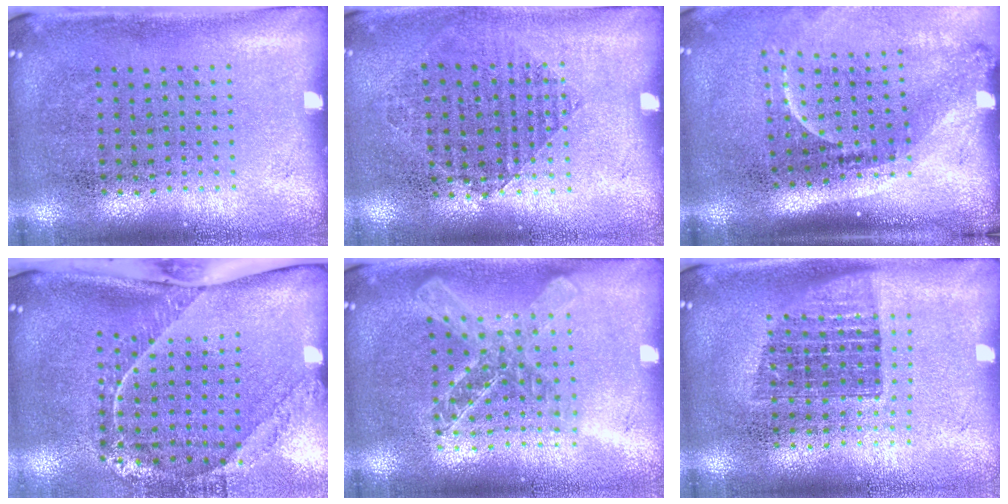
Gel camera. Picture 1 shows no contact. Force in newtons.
{"total": 0.9, "press": 0.9, "slide": 0.3}
{"total": 2.3, "press": 1.5, "slide": 1.7}
{"total": 2.4, "press": 1.7, "slide": 1.7}
{"total": 1.6, "press": 1.4, "slide": 0.7}
{"total": 1.3, "press": 1.1, "slide": 0.6}